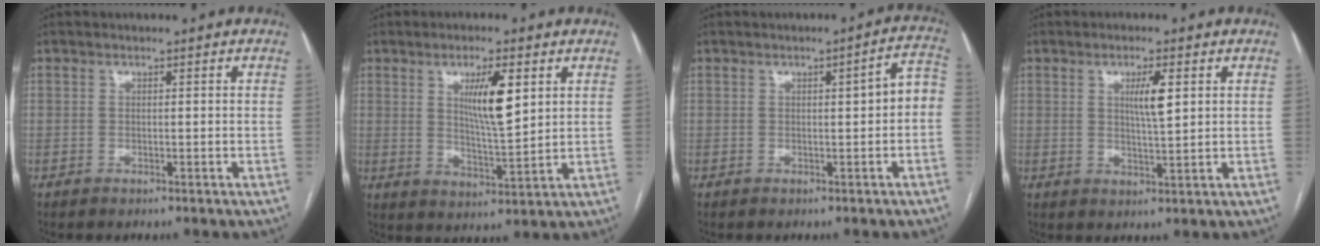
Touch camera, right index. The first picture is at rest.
{"total": 8.2, "force": [2.9, 1.4, 7.5], "torque": [-0.130, -0.006, 0.052]}
{"total": 4.7, "force": [-0.1, 0.8, 4.7], "torque": [-0.055, 0.020, -0.002]}
{"total": 4.5, "force": [1.5, 0.6, 4.2], "torque": [-0.074, -0.002, 0.025]}